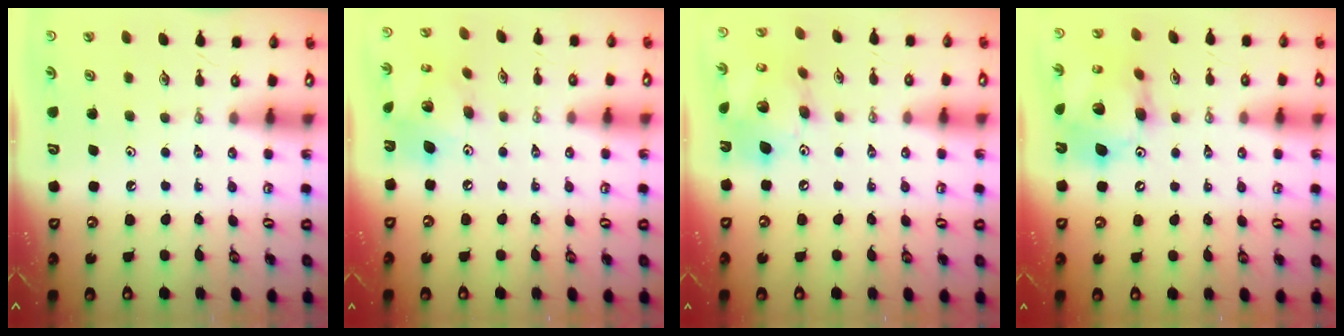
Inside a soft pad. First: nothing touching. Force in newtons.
{"total": 13.4, "press": 13.4, "slide": 1.4}
{"total": 15.2, "press": 15.1, "slide": 1.9}
{"total": 14.9, "press": 14.8, "slide": 1.4}